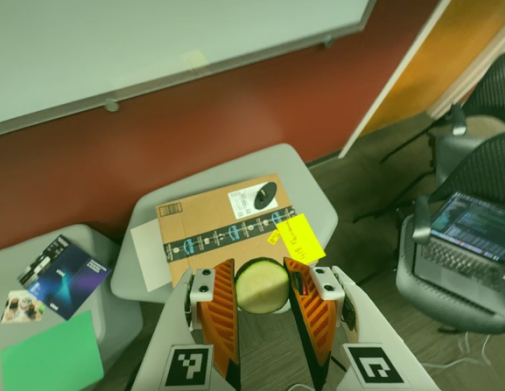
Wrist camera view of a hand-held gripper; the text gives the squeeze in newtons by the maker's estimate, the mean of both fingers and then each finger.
{"total": 8.5, "left": 8.6, "right": 8.4}